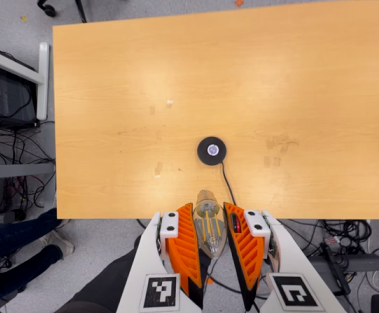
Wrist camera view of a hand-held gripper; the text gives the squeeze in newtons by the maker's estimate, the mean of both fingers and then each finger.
{"total": 13.9, "left": 14.7, "right": 13.0}